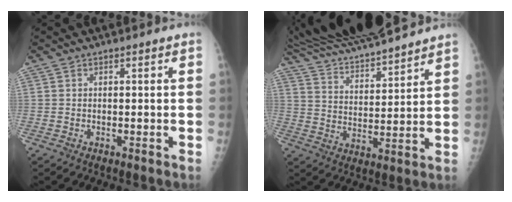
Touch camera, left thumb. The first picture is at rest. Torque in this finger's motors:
{"motor_torque": [1.90, -1.15, 1.35, -1.42, 0.23]}